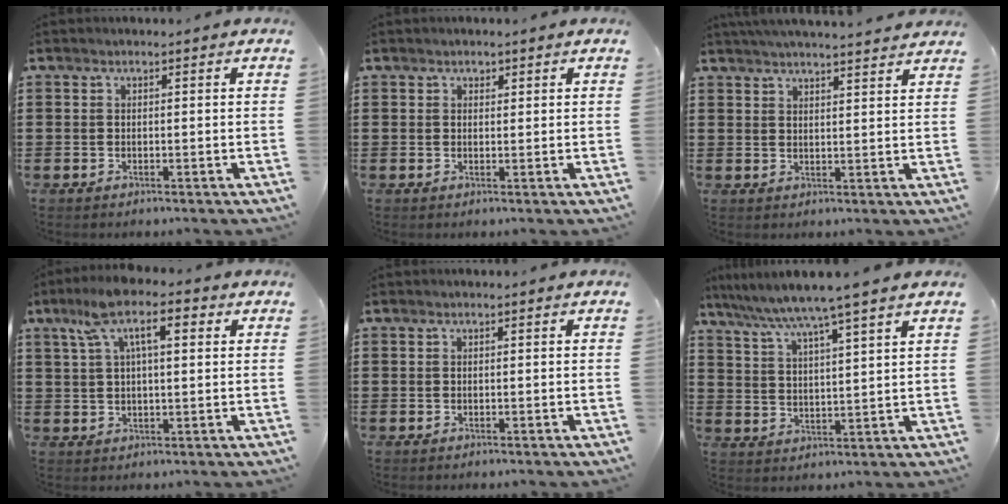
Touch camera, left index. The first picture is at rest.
{"total": 0.9, "force": [0.6, 0.6, 0.3], "torque": [-0.007, 0.003, 0.013]}
{"total": 3.3, "force": [3.2, -0.5, 0.6], "torque": [-0.020, -0.013, 0.058]}
{"total": 8.4, "force": [3.8, 2.9, 6.9], "torque": [-0.146, 0.011, 0.063]}
{"total": 0.0}
{"total": 6.1, "force": [5.2, -1.2, 2.9], "torque": [-0.077, -0.032, 0.085]}